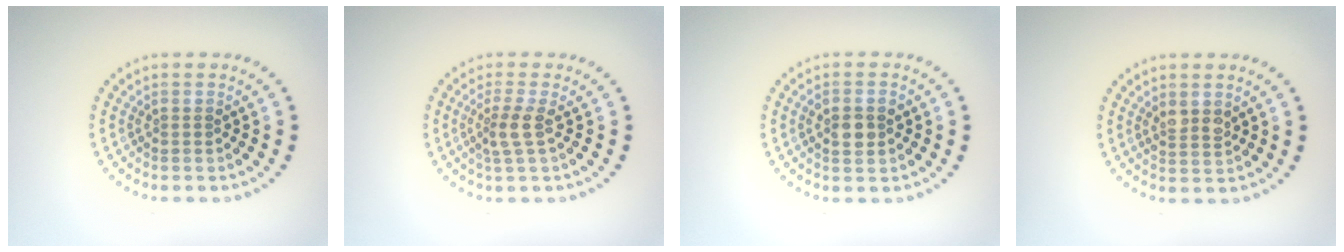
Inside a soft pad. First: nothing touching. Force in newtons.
{"total": 2.0, "press": 1.6, "slide": 1.3}
{"total": 2.3, "press": 2.3, "slide": 0.2}
{"total": 1.5, "press": 1.5, "slide": 0.5}